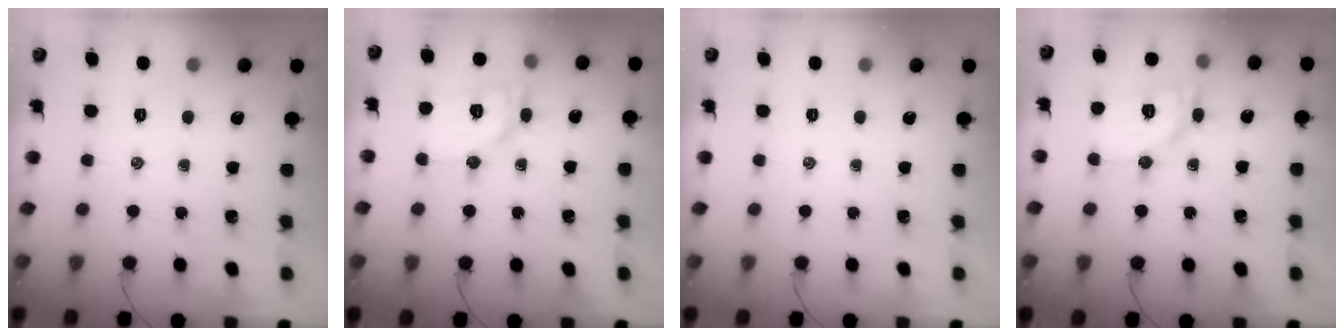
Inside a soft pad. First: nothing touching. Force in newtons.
{"total": 11.3, "press": 11.3, "slide": 0.7}
{"total": 0.0}
{"total": 11.3, "press": 11.3, "slide": 0.7}